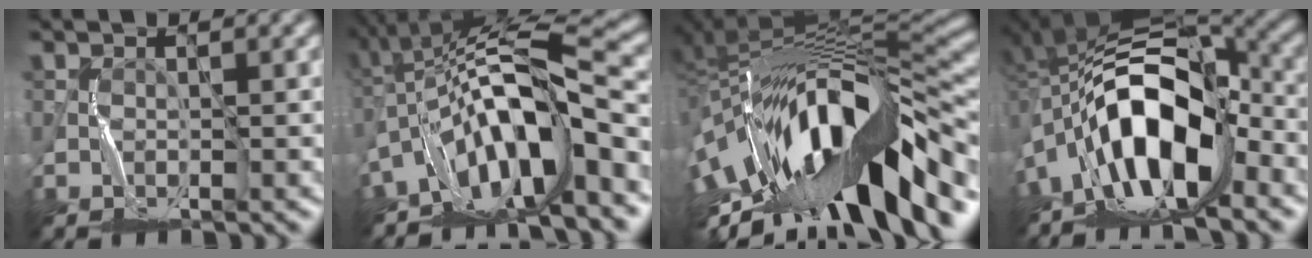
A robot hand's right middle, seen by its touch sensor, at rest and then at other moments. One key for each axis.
{"total": 11.0, "fx": -4.8, "fy": 2.9, "fz": 9.5, "tx": -0.147, "ty": 0.024, "tz": -0.089}
{"total": 16.7, "fx": -5.4, "fy": 5.4, "fz": 14.9, "tx": -0.248, "ty": 0.029, "tz": -0.102}
{"total": 11.4, "fx": -4.7, "fy": 4.3, "fz": 9.4, "tx": -0.158, "ty": 0.020, "tz": -0.092}